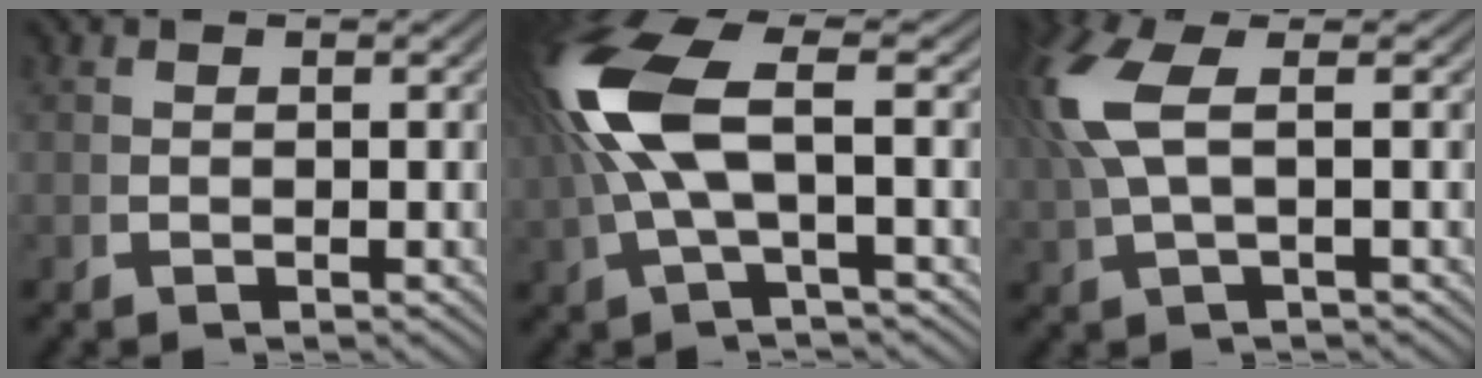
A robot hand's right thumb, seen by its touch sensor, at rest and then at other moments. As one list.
[{"total": 8.8, "force": [1.2, 3.2, 8.1], "torque": [-0.180, 0.007, 0.026]}, {"total": 5.3, "force": [1.3, 1.9, 4.7], "torque": [-0.117, 0.004, 0.031]}]